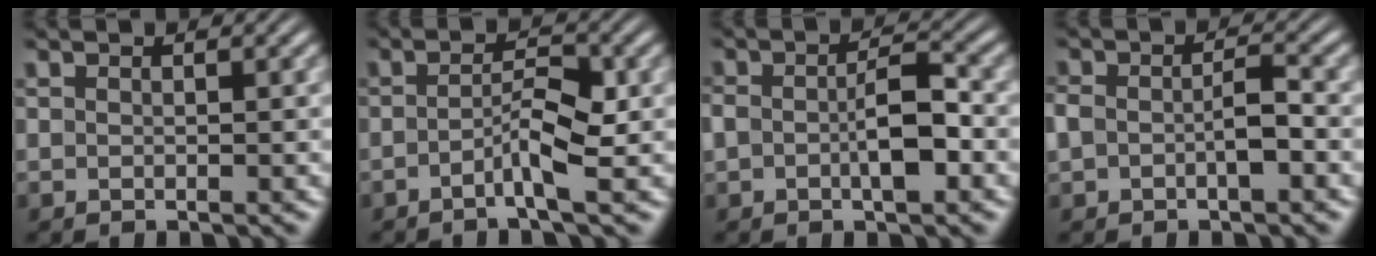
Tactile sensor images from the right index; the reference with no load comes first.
{"total": 3.3, "force": [-1.6, 0.4, 2.9], "torque": [-0.045, -0.008, -0.029]}
{"total": 3.8, "force": [-0.5, 1.9, 3.2], "torque": [-0.060, -0.001, -0.009]}
{"total": 2.4, "force": [-0.6, 1.5, 1.8], "torque": [-0.047, -0.006, -0.004]}